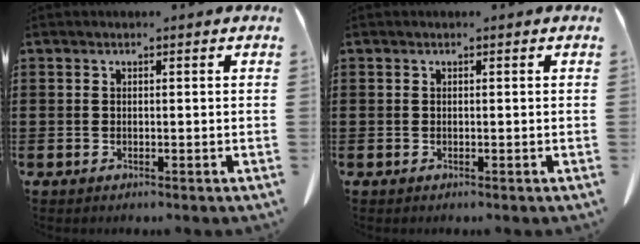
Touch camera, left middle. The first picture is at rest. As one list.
[{"total": 0.0}]